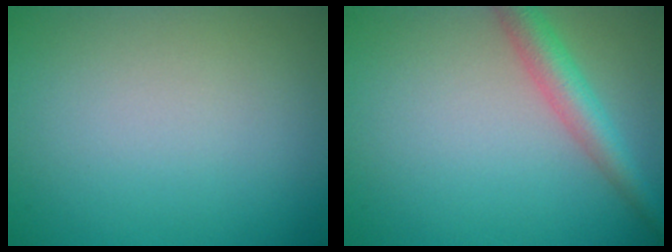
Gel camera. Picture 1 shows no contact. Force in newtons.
{"total": 3.6, "press": 3.6, "slide": 0.1}